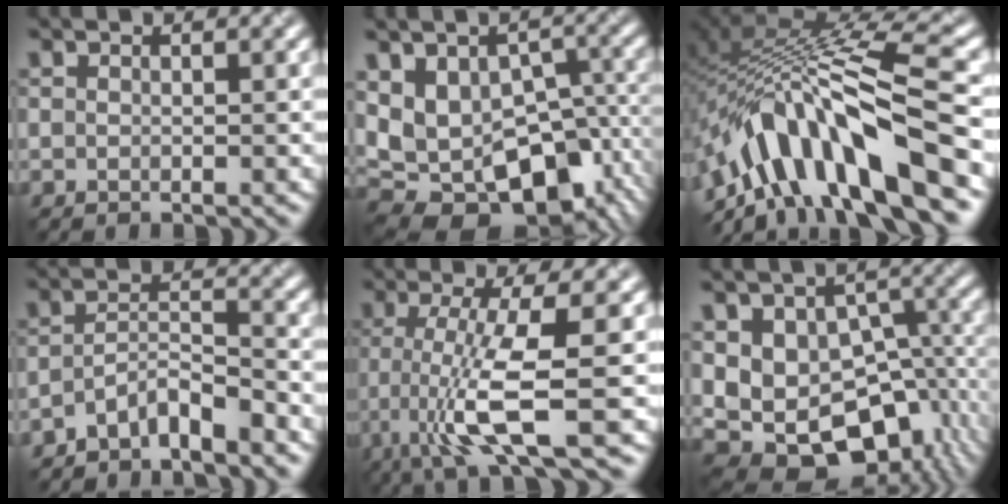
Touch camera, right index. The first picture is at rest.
{"total": 11.9, "force": [-2.1, 7.6, 8.9], "torque": [-0.160, -0.012, 0.000]}
{"total": 11.4, "force": [-7.2, 3.3, 8.2], "torque": [-0.145, 0.017, -0.113]}
{"total": 4.0, "force": [-3.8, 0.2, 1.1], "torque": [-0.026, 0.012, -0.067]}
{"total": 6.6, "force": [-2.0, 0.9, 6.2], "torque": [-0.123, -0.005, -0.024]}
{"total": 12.9, "force": [-2.9, 9.2, 8.6], "torque": [-0.120, -0.017, 0.002]}